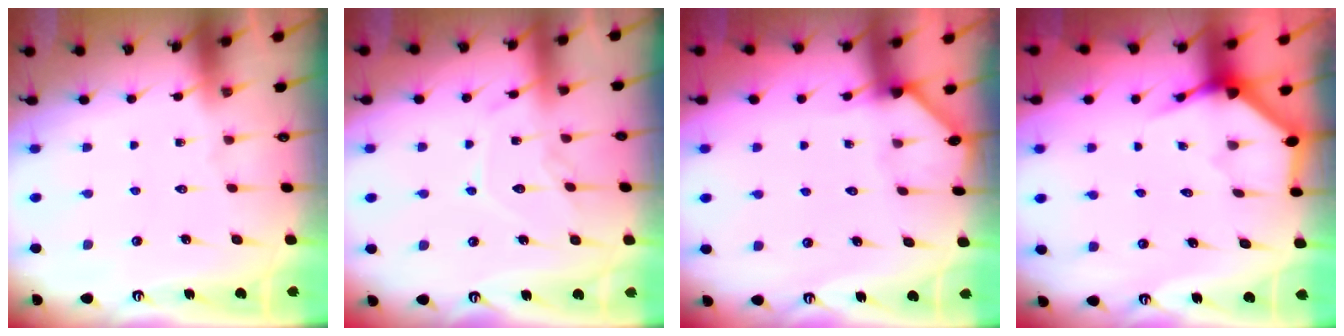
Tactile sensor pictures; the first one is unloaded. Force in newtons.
{"total": 10.3, "press": 10.3, "slide": 0.1}
{"total": 2.0, "press": 2.0, "slide": 0.1}
{"total": 3.6, "press": 3.6, "slide": 0.1}